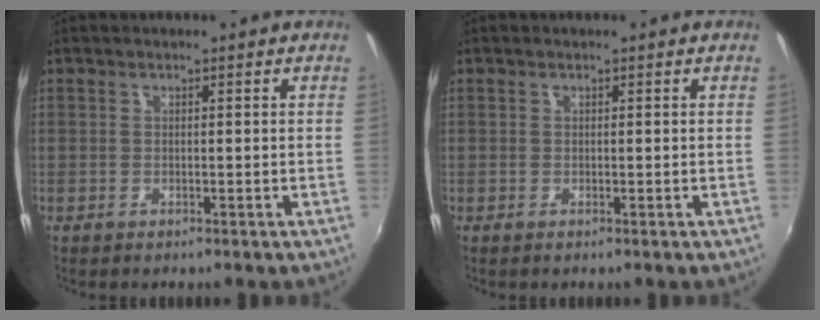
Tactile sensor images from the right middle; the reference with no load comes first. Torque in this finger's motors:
{"motor_torque": [0.00, 0.00, 0.00, 0.01]}